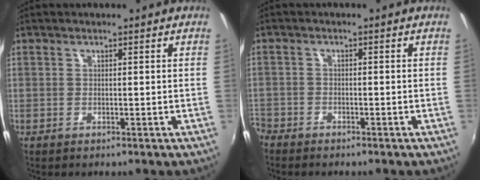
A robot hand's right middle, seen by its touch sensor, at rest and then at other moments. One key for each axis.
{"total": 3.8, "fx": -3.1, "fy": 2.1, "fz": 0.7, "tx": -0.040, "ty": -0.003, "tz": -0.060}